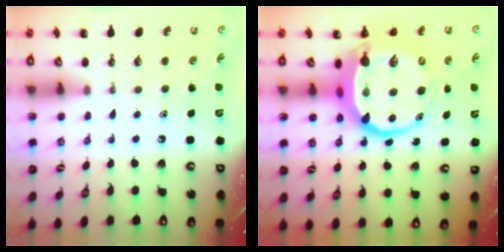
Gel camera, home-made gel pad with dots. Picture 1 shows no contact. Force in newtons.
{"total": 13.2, "press": 12.7, "slide": 3.3}